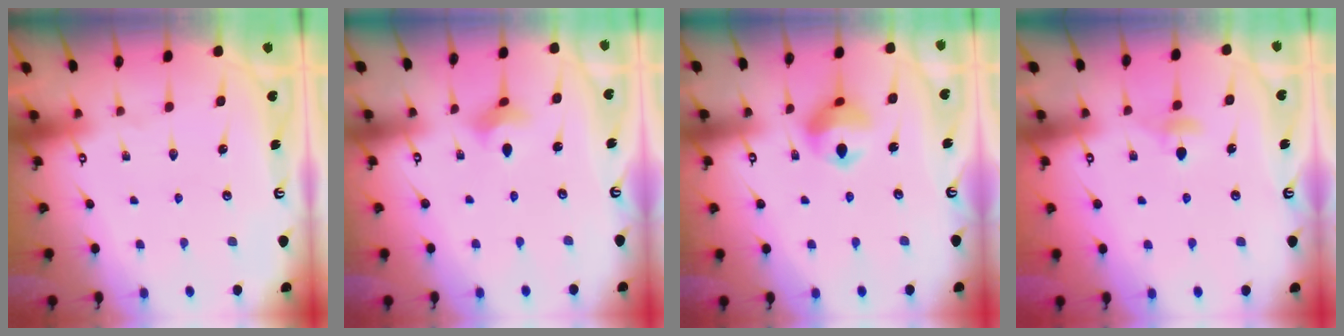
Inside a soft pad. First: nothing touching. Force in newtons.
{"total": 2.7, "press": 2.6, "slide": 0.5}
{"total": 10.7, "press": 10.6, "slide": 1.5}
{"total": 3.8, "press": 3.7, "slide": 0.8}